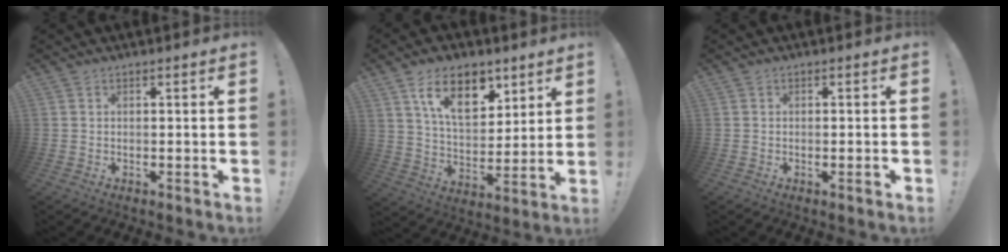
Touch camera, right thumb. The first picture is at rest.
{"total": 15.7, "force": [8.5, 9.1, 9.7], "torque": [-0.150, -0.027, 0.154]}
{"total": 1.3, "force": [-0.5, -0.1, 1.1], "torque": [-0.017, -0.001, -0.010]}